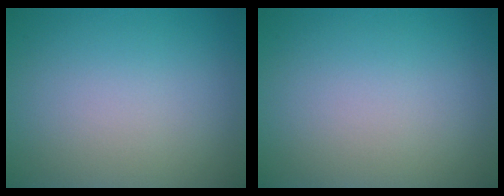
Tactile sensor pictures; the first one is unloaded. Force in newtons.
{"total": 0.0}